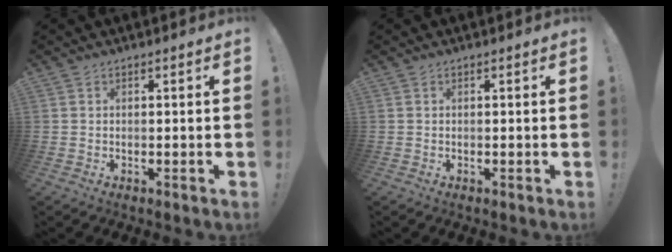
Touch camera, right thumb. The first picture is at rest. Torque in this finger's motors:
{"motor_torque": [-0.08, 0.17, 0.27, -0.21, 0.00]}